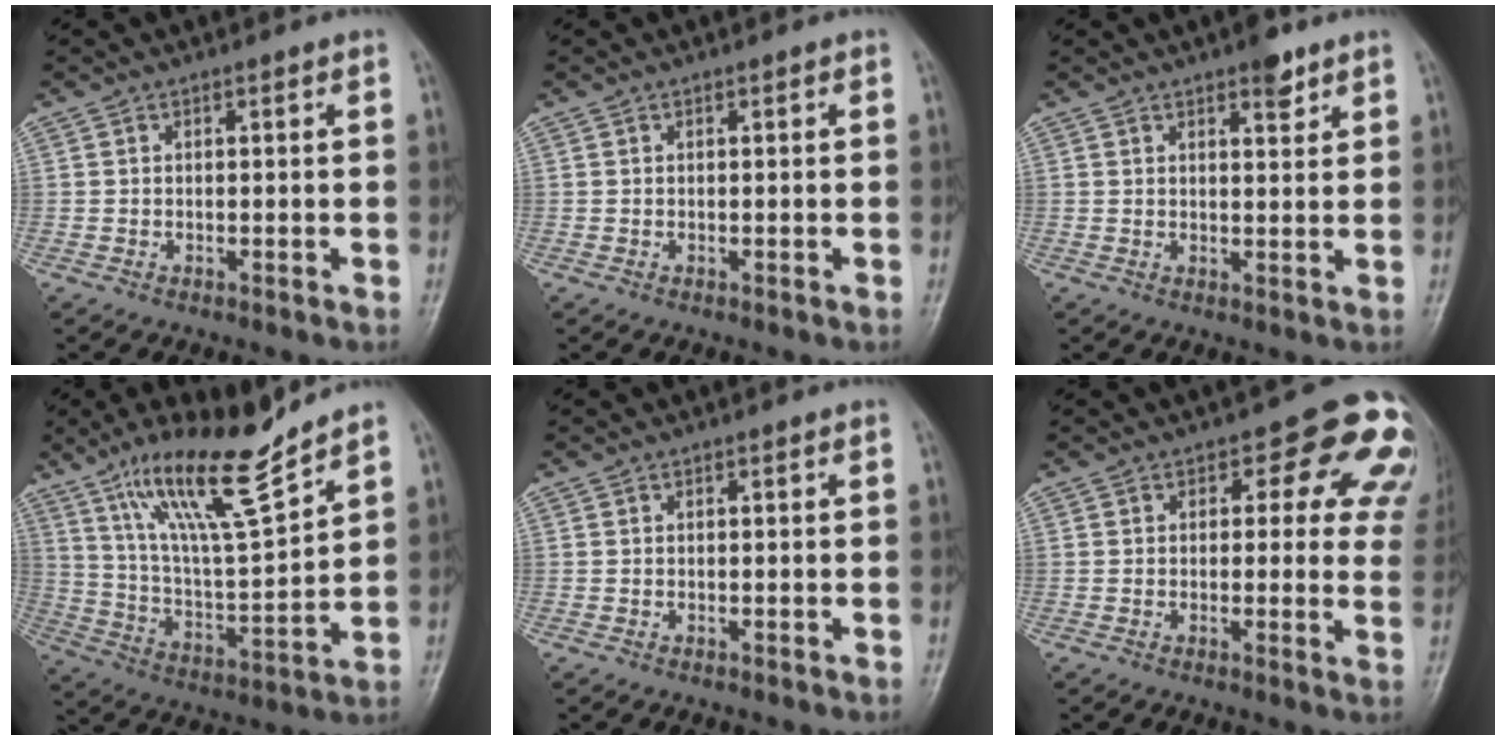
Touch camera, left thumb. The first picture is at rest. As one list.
[{"total": 0.0}, {"total": 3.9, "force": [2.7, 1.4, 2.5], "torque": [-0.022, -0.014, 0.036]}, {"total": 16.8, "force": [12.2, 2.2, 11.3], "torque": [-0.188, -0.071, 0.228]}, {"total": 0.0}, {"total": 13.2, "force": [5.5, 7.1, 9.6], "torque": [-0.049, -0.018, 0.043]}]